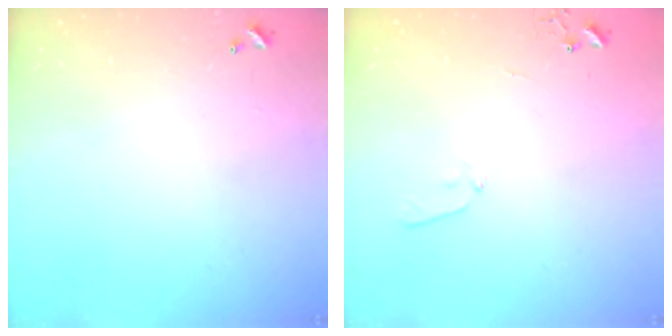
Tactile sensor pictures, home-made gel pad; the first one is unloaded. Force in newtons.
{"total": 5.6, "press": 5.6, "slide": 0.6}